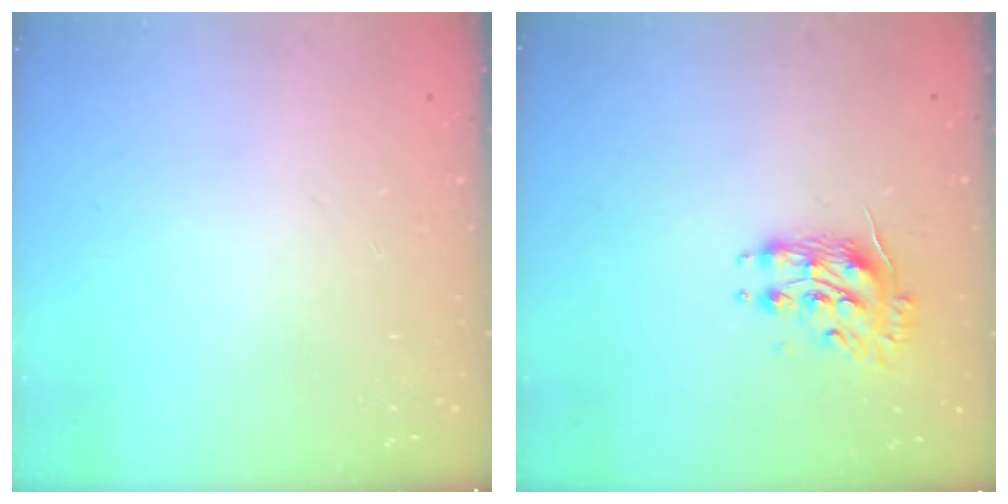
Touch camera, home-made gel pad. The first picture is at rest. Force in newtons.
{"total": 8.7, "press": 8.6, "slide": 0.7}